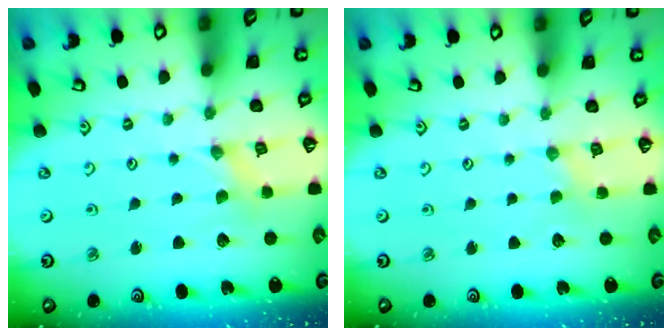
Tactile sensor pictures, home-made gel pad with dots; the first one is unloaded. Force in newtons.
{"total": 1.5, "press": 1.5, "slide": 0.3}